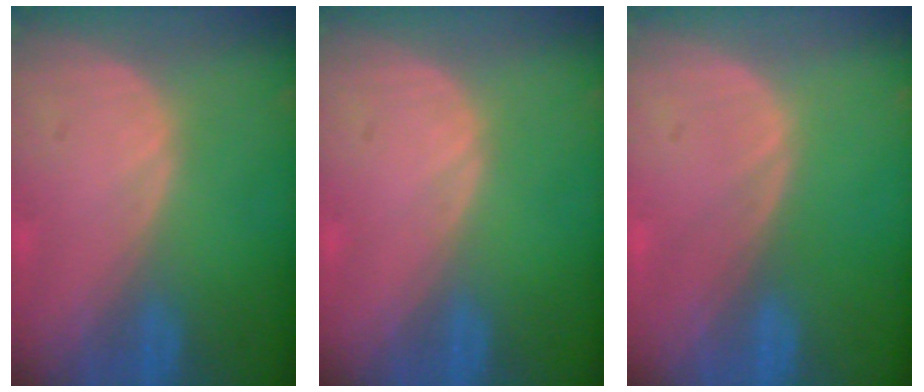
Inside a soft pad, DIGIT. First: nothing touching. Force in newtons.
{"total": 0.0}
{"total": 0.0}